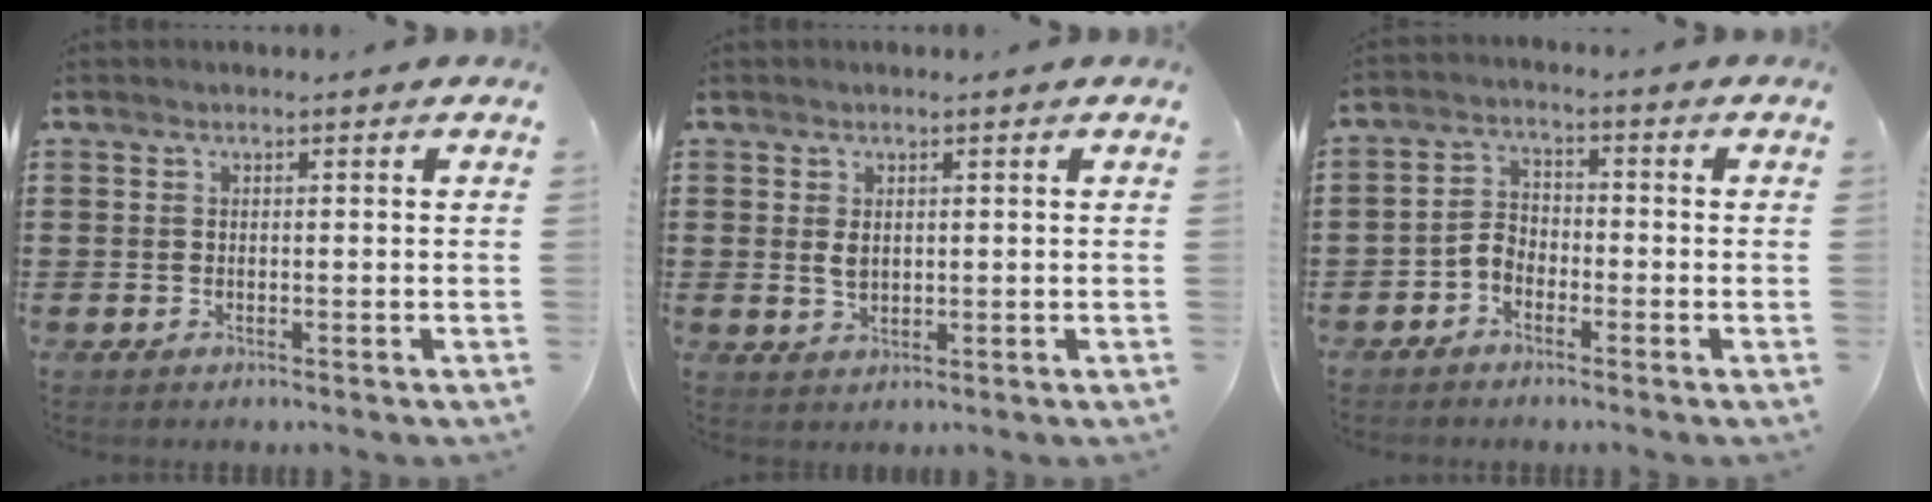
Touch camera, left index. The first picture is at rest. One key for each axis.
{"total": 2.1, "fx": 0.6, "fy": 1.2, "fz": 1.6, "tx": -0.034, "ty": 0.004, "tz": 0.011}
{"total": 3.1, "fx": -2.1, "fy": 1.8, "fz": 1.4, "tx": -0.045, "ty": 0.003, "tz": -0.048}